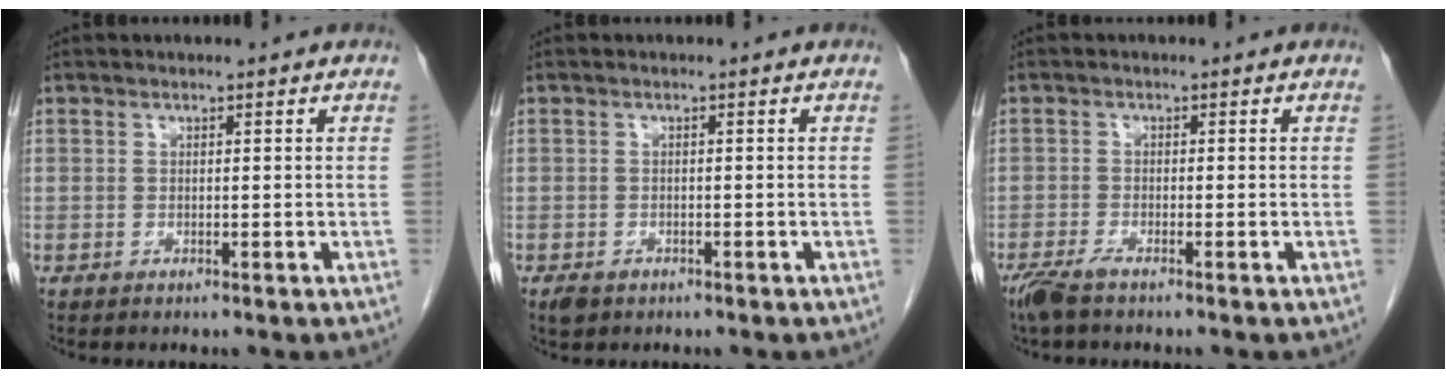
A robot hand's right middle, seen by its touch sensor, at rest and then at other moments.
{"total": 1.8, "force": [-1.1, 1.2, 0.8], "torque": [-0.015, 0.000, -0.012]}
{"total": 3.2, "force": [-2.5, 0.5, 2.0], "torque": [-0.044, -0.008, -0.049]}